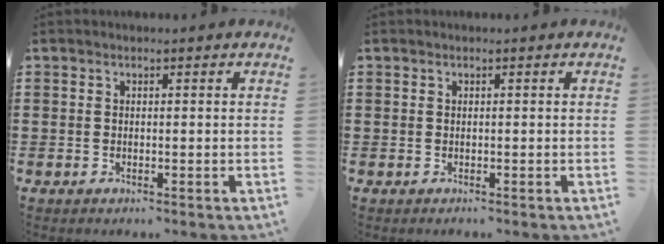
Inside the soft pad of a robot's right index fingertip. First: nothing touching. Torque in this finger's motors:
{"motor_torque": [1.08, 1.06, -1.05, -0.21]}